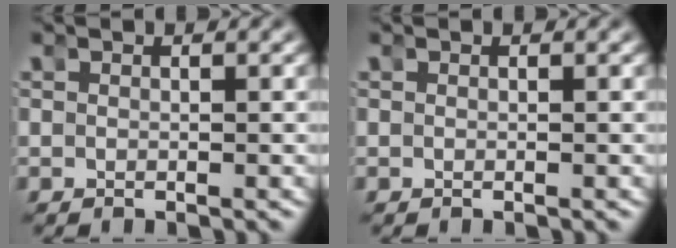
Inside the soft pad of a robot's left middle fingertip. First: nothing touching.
{"total": 0.0}